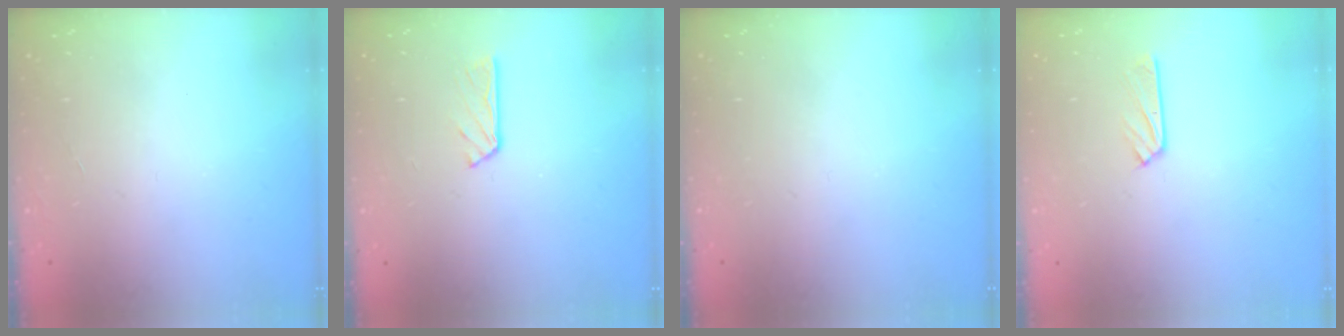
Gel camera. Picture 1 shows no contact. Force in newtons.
{"total": 3.2, "press": 3.2, "slide": 0.3}
{"total": 0.0}
{"total": 2.5, "press": 2.5, "slide": 0.3}